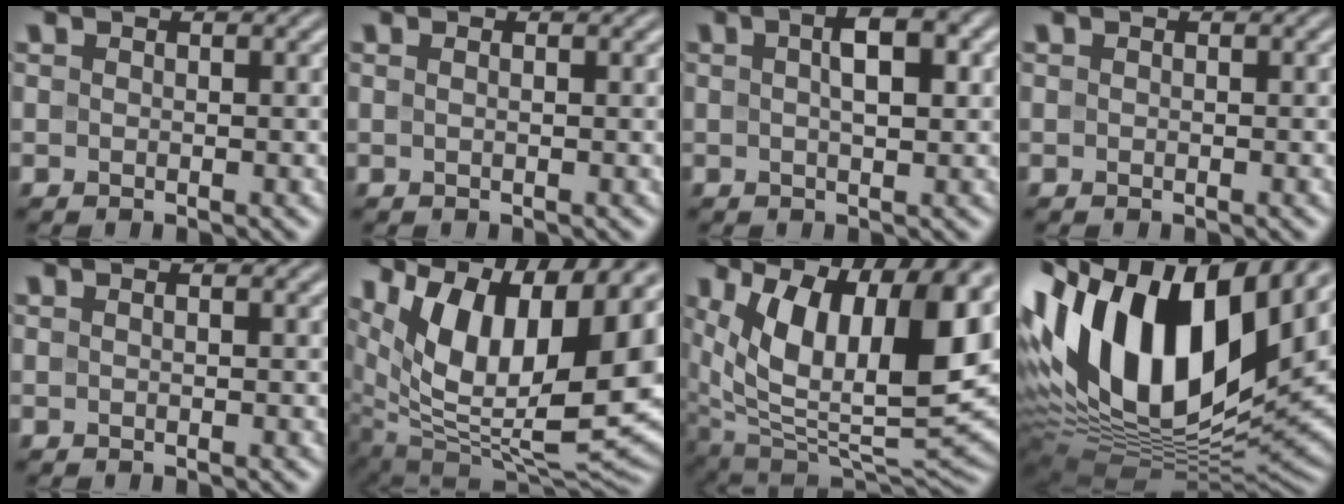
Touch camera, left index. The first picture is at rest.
{"total": 0.7, "force": [0.3, 0.3, 0.6], "torque": [-0.009, 0.000, -0.003]}
{"total": 4.0, "force": [1.0, 1.3, 3.6], "torque": [-0.064, 0.011, 0.013]}
{"total": 0.0}
{"total": 0.6, "force": [0.2, 0.2, 0.6], "torque": [-0.010, 0.004, -0.002]}
{"total": 15.7, "force": [6.9, 6.9, 12.3], "torque": [-0.214, 0.018, 0.121]}
{"total": 16.1, "force": [5.4, 7.9, 13.0], "torque": [-0.208, 0.006, 0.100]}
{"total": 17.8, "force": [5.1, 10.0, 13.8], "torque": [-0.274, 0.015, 0.080]}